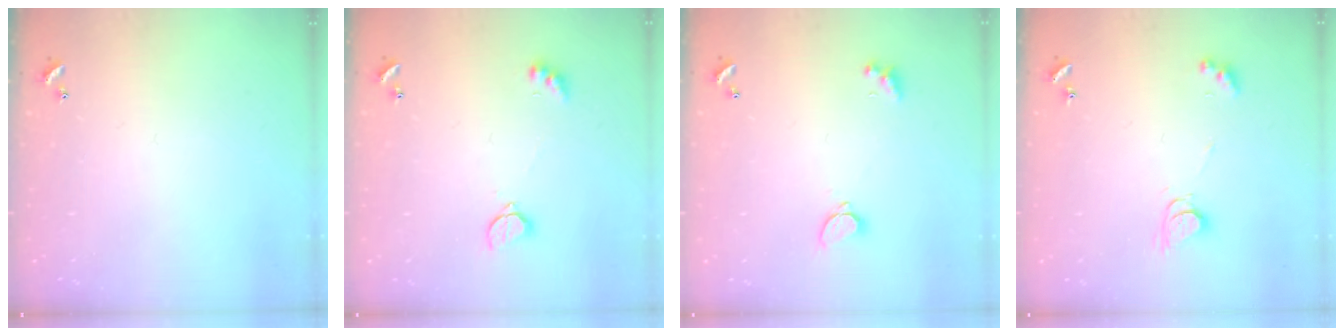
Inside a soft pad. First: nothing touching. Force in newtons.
{"total": 2.4, "press": 2.3, "slide": 0.8}
{"total": 1.6, "press": 1.6, "slide": 0.5}
{"total": 4.0, "press": 4.0, "slide": 0.2}